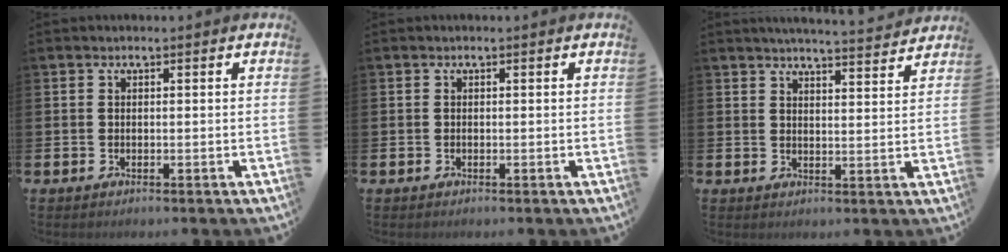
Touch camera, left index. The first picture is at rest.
{"total": 0.0}
{"total": 4.5, "force": [4.4, -0.4, 0.7], "torque": [-0.015, -0.033, 0.076]}